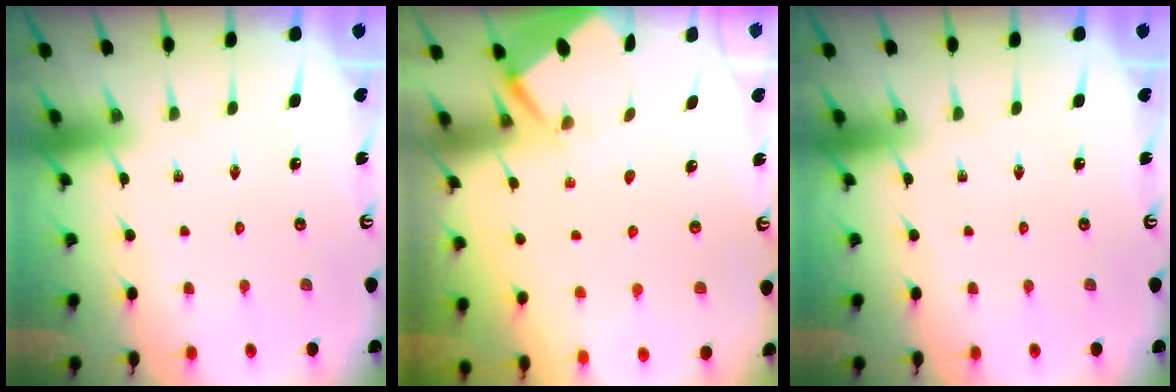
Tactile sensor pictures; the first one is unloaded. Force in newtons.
{"total": 2.5, "press": 2.5, "slide": 0.4}
{"total": 0.0}